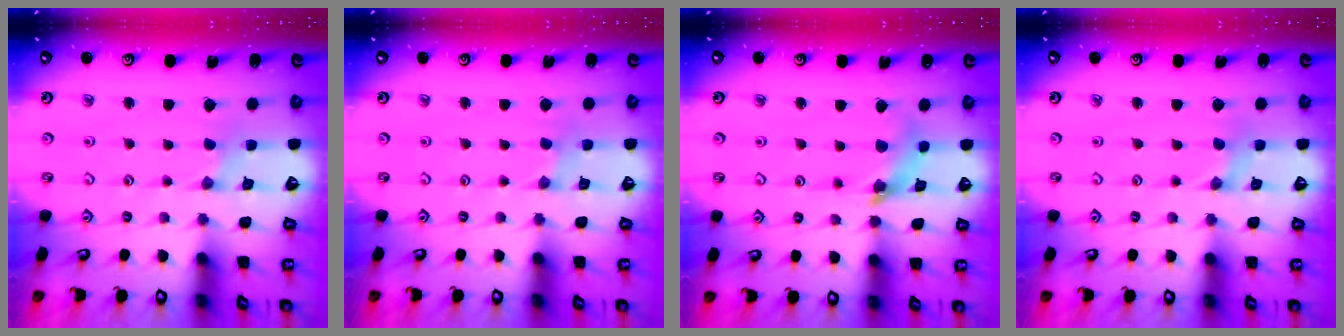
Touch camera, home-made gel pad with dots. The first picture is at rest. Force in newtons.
{"total": 0.5, "press": 0.5, "slide": 0.1}
{"total": 9.1, "press": 9.1, "slide": 0.8}
{"total": 0.0}